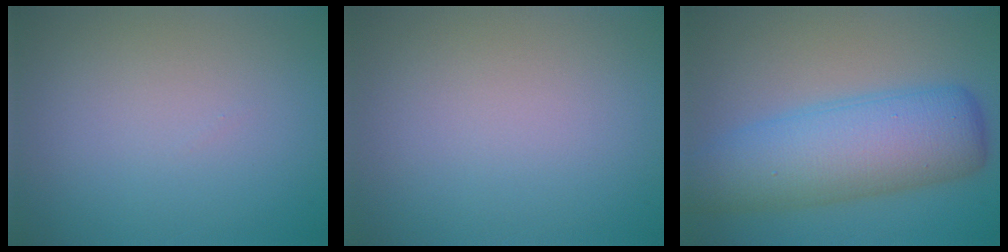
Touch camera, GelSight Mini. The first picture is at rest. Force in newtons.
{"total": 0.0}
{"total": 8.8, "press": 8.8, "slide": 0.3}